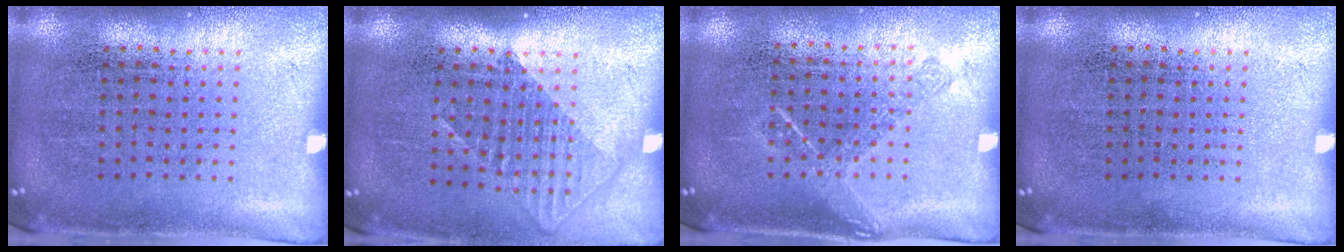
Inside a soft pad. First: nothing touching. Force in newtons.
{"total": 1.2, "press": 1.0, "slide": 0.8}
{"total": 1.2, "press": 1.0, "slide": 0.6}
{"total": 0.0}